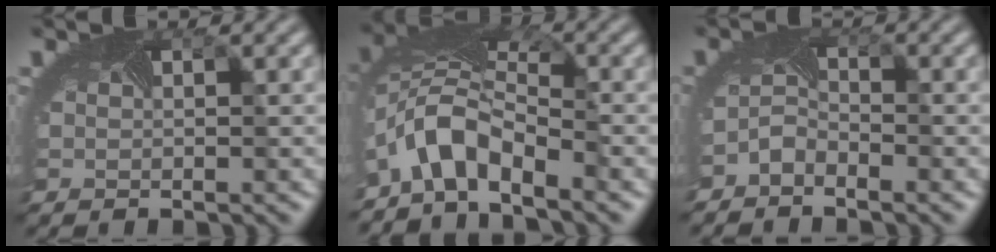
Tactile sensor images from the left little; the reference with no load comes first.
{"total": 5.0, "force": [-3.6, 1.8, 2.9], "torque": [-0.060, -0.003, -0.083]}
{"total": 1.9, "force": [-1.8, 0.5, 0.3], "torque": [-0.017, 0.001, -0.040]}